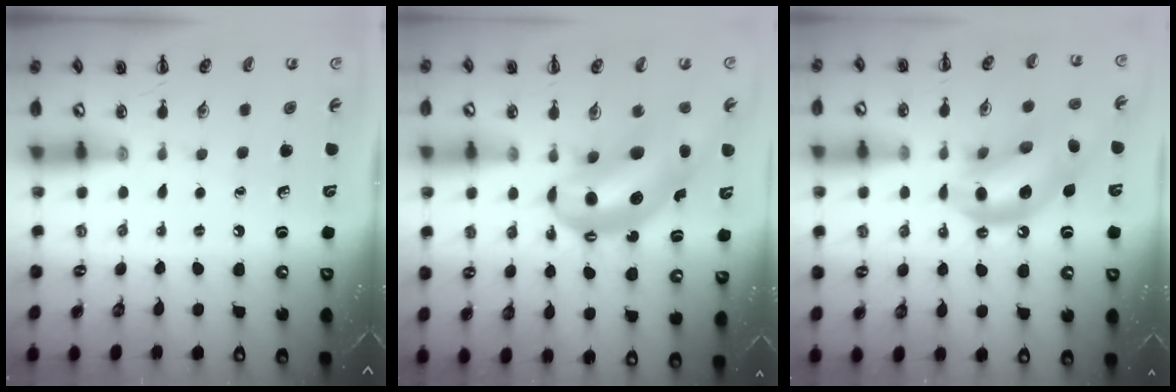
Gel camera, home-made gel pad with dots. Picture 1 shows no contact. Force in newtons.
{"total": 13.7, "press": 13.1, "slide": 3.9}
{"total": 15.6, "press": 15.2, "slide": 3.3}